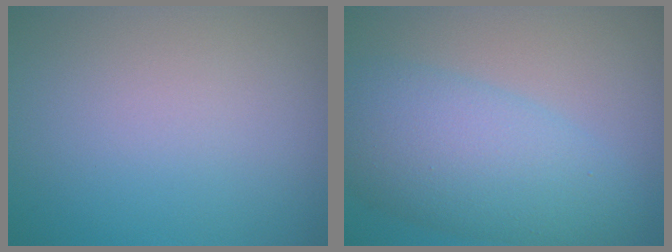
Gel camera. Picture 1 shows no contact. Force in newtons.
{"total": 7.6, "press": 7.6, "slide": 0.1}